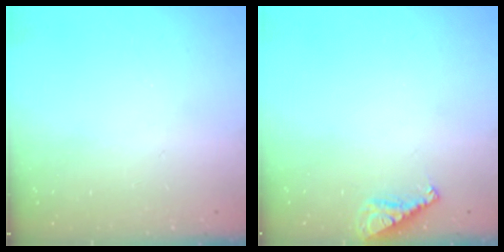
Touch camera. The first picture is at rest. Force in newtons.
{"total": 7.3, "press": 7.3, "slide": 0.7}